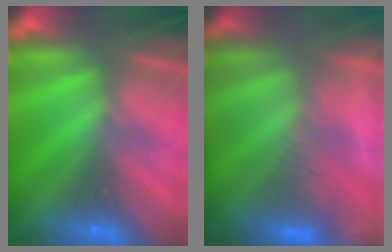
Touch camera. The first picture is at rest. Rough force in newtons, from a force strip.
{"total": 3.9}